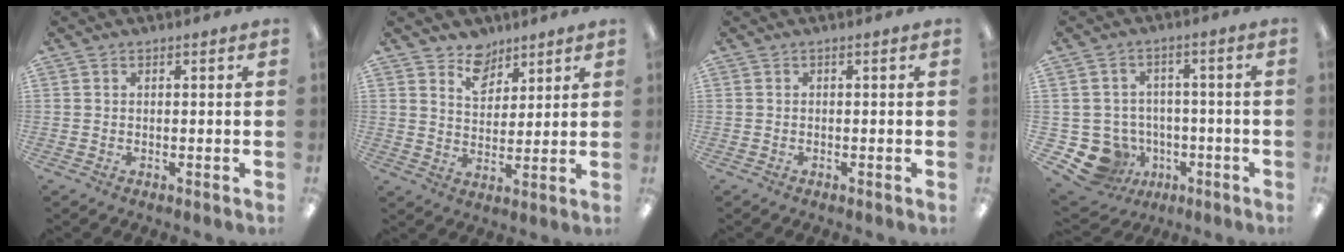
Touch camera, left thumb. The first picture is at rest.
{"total": 7.4, "force": [5.7, 4.5, 1.0], "torque": [-0.016, -0.036, 0.106]}
{"total": 0.0}
{"total": 9.7, "force": [-4.0, 8.5, 2.7], "torque": [-0.083, 0.016, -0.061]}